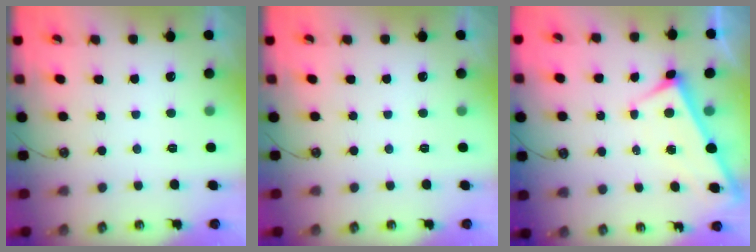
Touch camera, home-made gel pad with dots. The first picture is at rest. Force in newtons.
{"total": 0.0}
{"total": 3.0, "press": 3.0, "slide": 0.0}